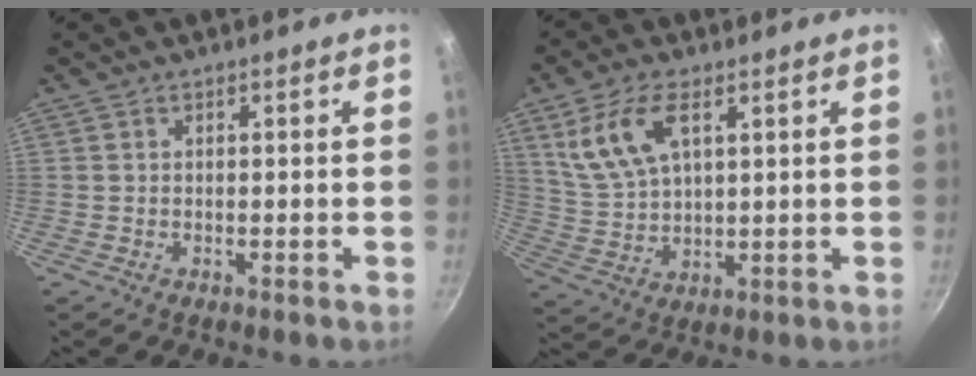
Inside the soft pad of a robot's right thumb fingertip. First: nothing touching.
{"total": 11.1, "force": [4.8, 5.6, 8.3], "torque": [-0.162, -0.008, 0.103]}